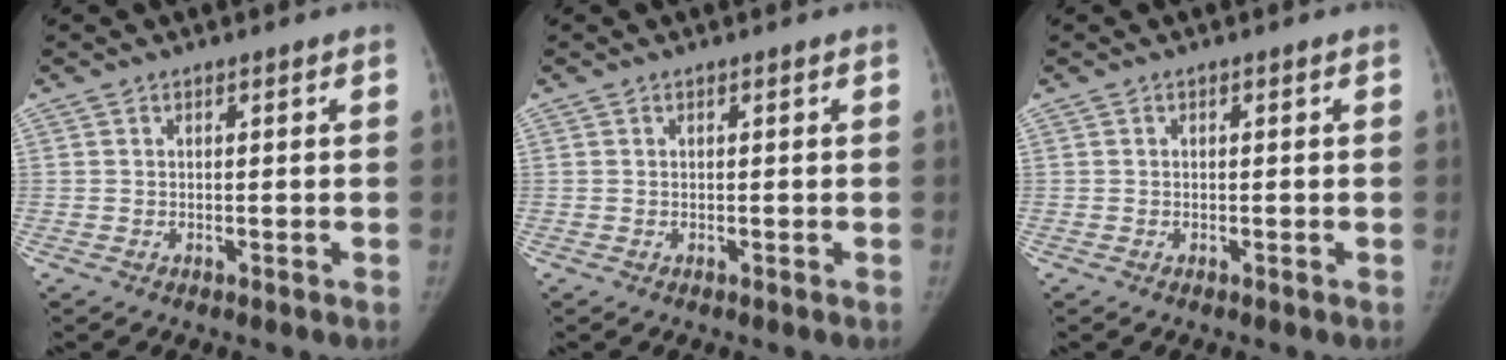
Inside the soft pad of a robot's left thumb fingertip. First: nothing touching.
{"total": 0.0}
{"total": 0.0}